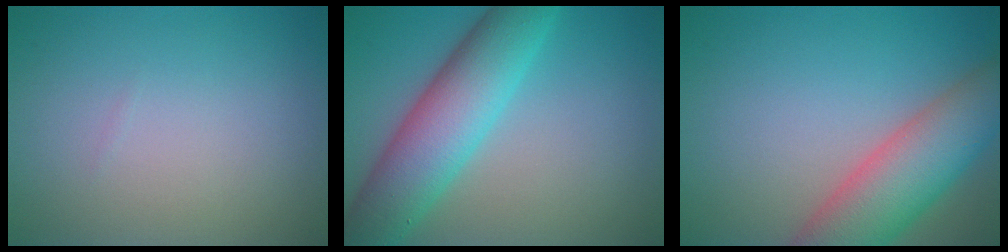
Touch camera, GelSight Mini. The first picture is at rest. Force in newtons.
{"total": 8.3, "press": 8.3, "slide": 0.1}
{"total": 8.2, "press": 8.2, "slide": 0.4}